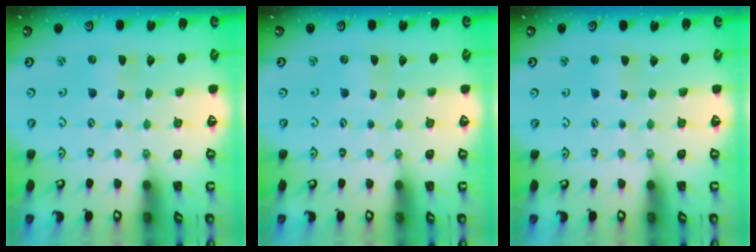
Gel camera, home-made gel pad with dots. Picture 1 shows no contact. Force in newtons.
{"total": 0.0}
{"total": 2.5, "press": 2.5, "slide": 0.2}